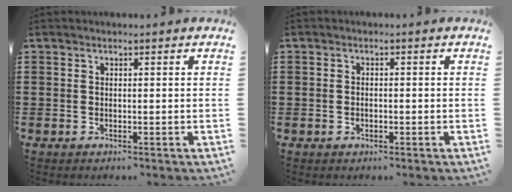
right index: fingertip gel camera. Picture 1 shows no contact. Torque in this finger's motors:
{"motor_torque": [-1.10, 1.04, -0.03, 0.00]}